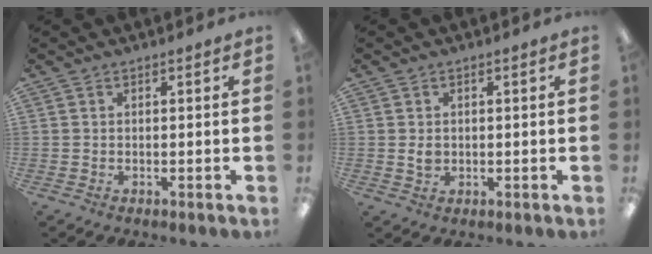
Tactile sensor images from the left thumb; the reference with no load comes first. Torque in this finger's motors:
{"motor_torque": [-0.06, 0.06, 0.05, -0.12, 0.01]}